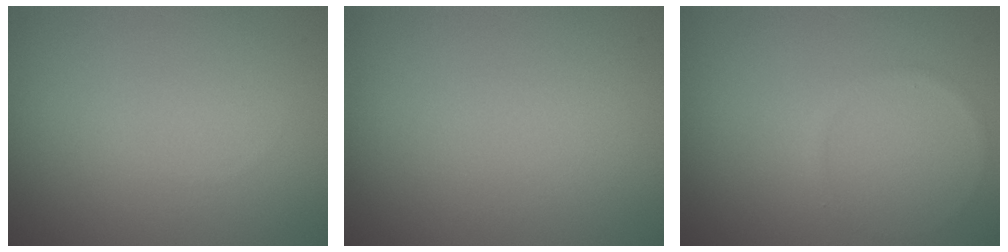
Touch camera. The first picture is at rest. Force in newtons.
{"total": 0.0}
{"total": 0.6, "press": 0.6, "slide": 0.1}